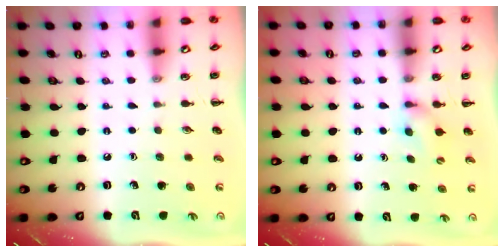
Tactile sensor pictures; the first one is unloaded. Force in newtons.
{"total": 6.6, "press": 6.3, "slide": 1.8}